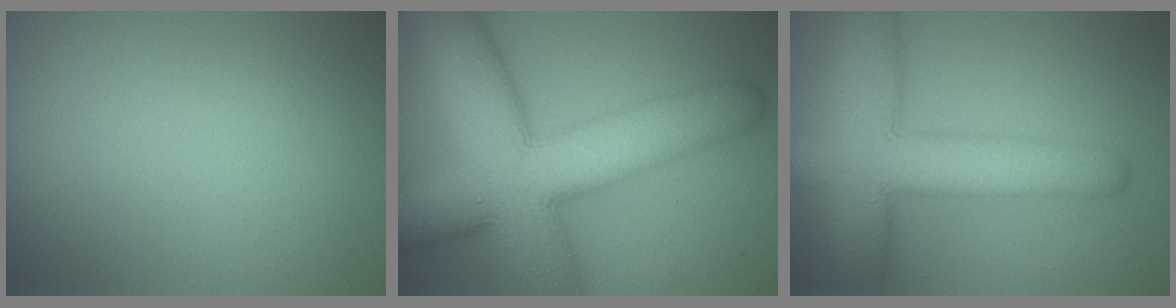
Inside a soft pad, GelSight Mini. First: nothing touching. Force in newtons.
{"total": 12.8, "press": 12.8, "slide": 0.3}
{"total": 8.5, "press": 8.4, "slide": 0.4}